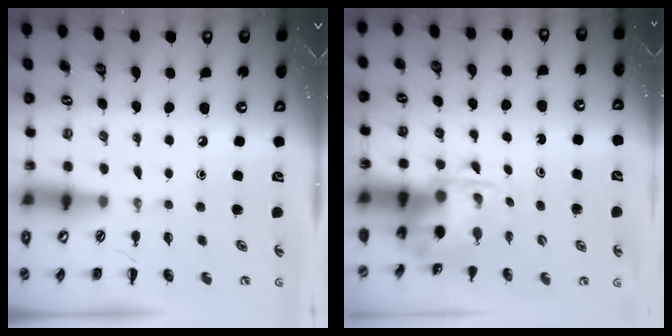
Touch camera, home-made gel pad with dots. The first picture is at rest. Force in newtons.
{"total": 3.8, "press": 3.7, "slide": 0.8}